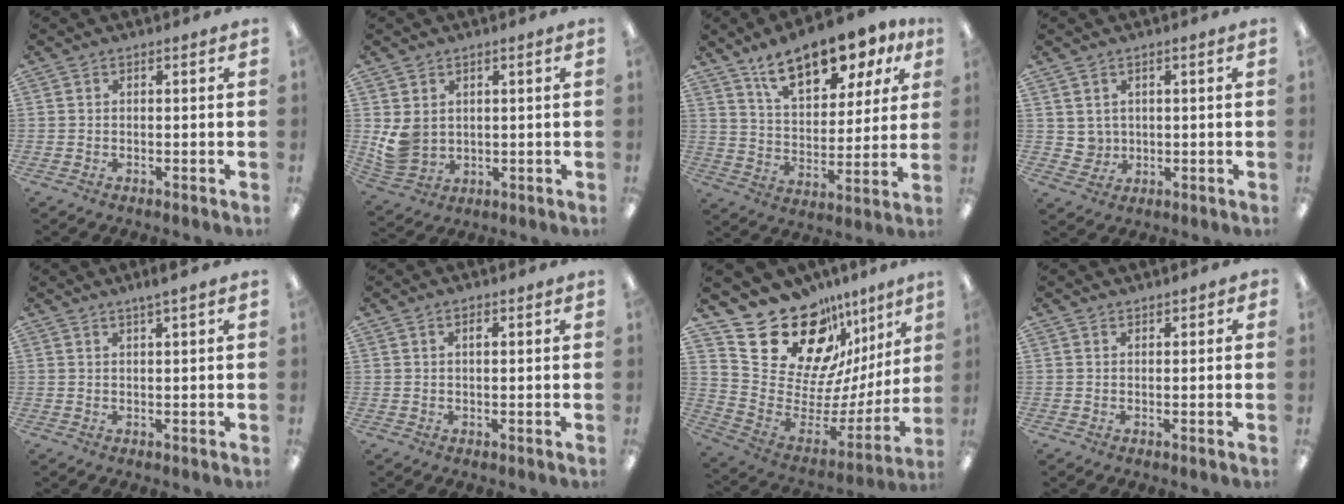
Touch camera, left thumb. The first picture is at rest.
{"total": 5.8, "force": [1.8, 4.8, 2.9], "torque": [-0.064, -0.004, 0.038]}
{"total": 16.6, "force": [11.4, 7.6, 9.4], "torque": [-0.147, -0.050, 0.196]}
{"total": 3.3, "force": [1.9, 2.8, 0.1], "torque": [-0.005, -0.006, 0.034]}
{"total": 2.3, "force": [1.7, -0.1, 1.5], "torque": [-0.031, -0.001, 0.030]}
{"total": 1.4, "force": [0.7, 0.5, 1.1], "torque": [-0.016, 0.000, 0.010]}
{"total": 23.3, "force": [17.1, 12.0, 10.3], "torque": [-0.155, -0.134, 0.324]}
{"total": 1.0, "force": [0.8, 0.5, 0.2], "torque": [-0.004, 0.001, 0.016]}